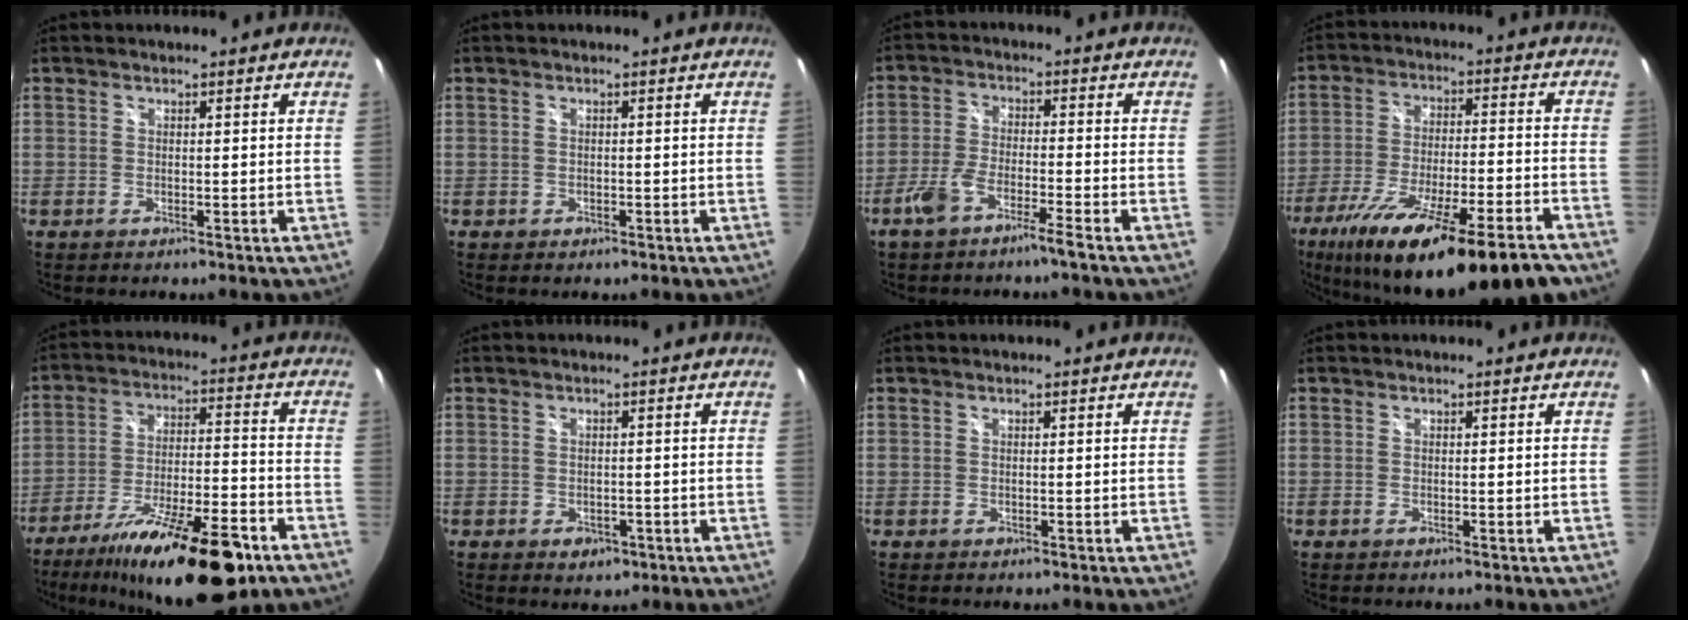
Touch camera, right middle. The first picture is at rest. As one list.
[{"total": 0.8, "force": [-0.4, 0.6, 0.2], "torque": [-0.004, -0.001, -0.006]}, {"total": 6.0, "force": [-4.3, 0.2, 4.2], "torque": [-0.105, -0.001, -0.085]}, {"total": 24.3, "force": [-18.0, 3.9, 15.9], "torque": [-0.276, -0.050, -0.279]}, {"total": 22.4, "force": [-15.5, 5.4, 15.3], "torque": [-0.266, -0.028, -0.241]}, {"total": 3.1, "force": [-1.5, 2.2, 1.6], "torque": [-0.030, -0.005, -0.016]}, {"total": 0.0}, {"total": 0.0}]